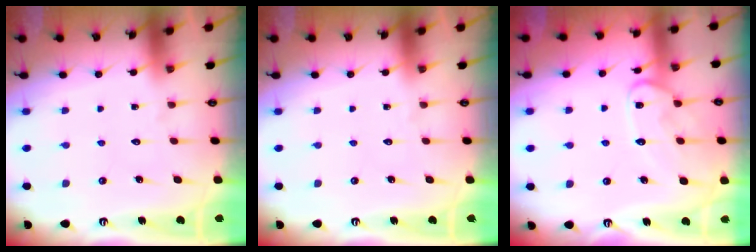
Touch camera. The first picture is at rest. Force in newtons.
{"total": 0.0}
{"total": 11.5, "press": 11.5, "slide": 1.0}